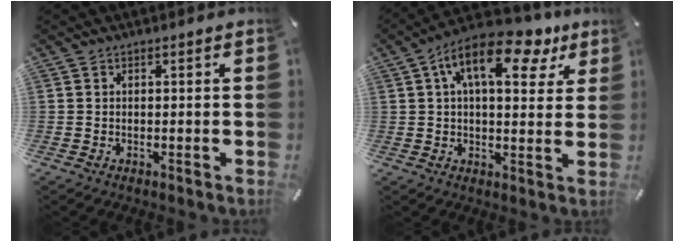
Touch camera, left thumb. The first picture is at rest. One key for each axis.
{"total": 15.1, "fx": 6.9, "fy": 6.9, "fz": 11.6, "tx": -0.180, "ty": -0.019, "tz": 0.112}